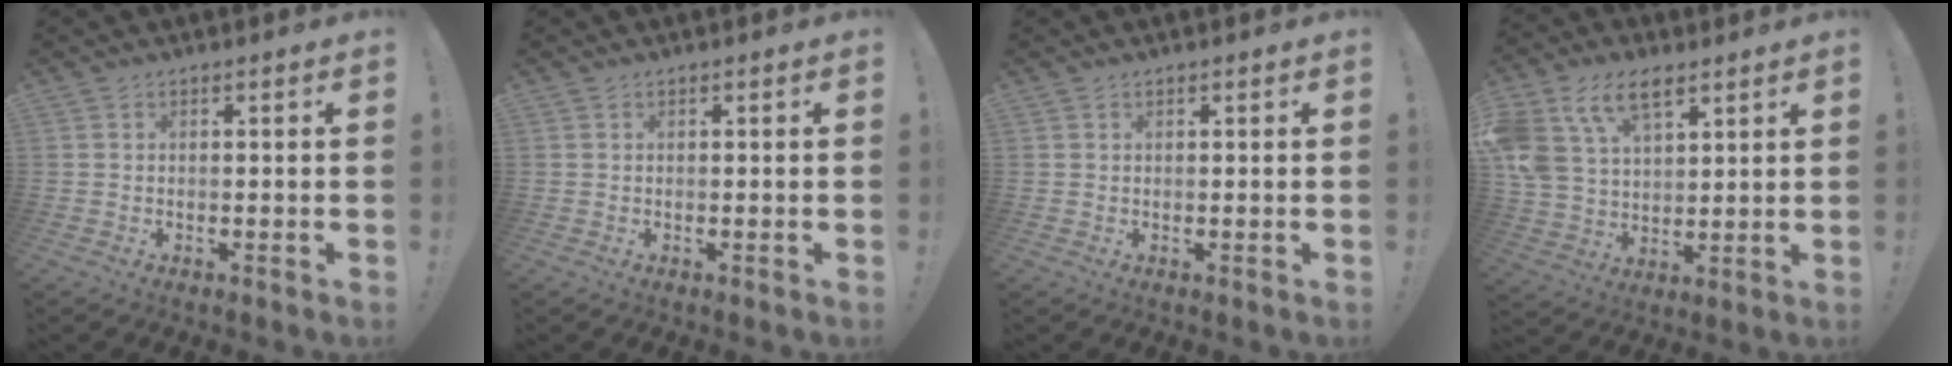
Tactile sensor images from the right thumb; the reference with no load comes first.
{"total": 0.0}
{"total": 0.5, "force": [0.4, 0.3, 0.2], "torque": [0.000, -0.001, 0.007]}
{"total": 15.2, "force": [8.5, 9.2, 8.5], "torque": [-0.180, -0.033, 0.162]}